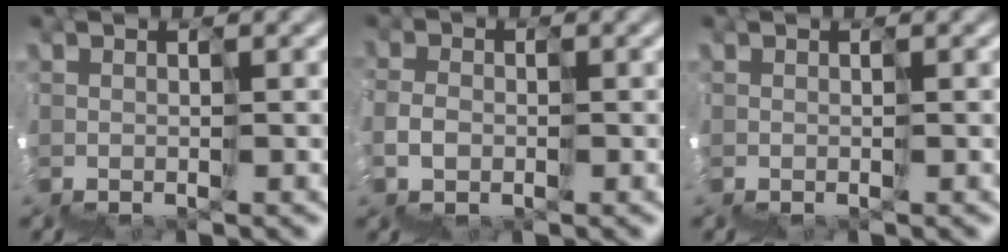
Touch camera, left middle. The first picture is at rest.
{"total": 1.9, "force": [-1.3, 1.1, -0.7], "torque": [0.027, 0.003, -0.021]}
{"total": 0.0}